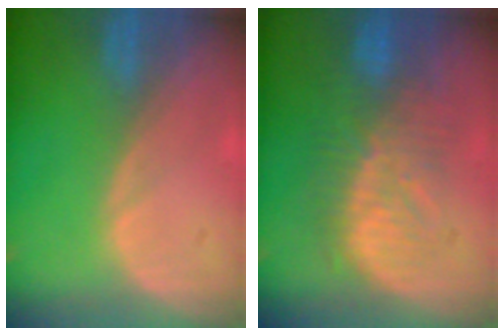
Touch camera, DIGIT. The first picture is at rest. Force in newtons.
{"total": 9.9, "press": 9.1, "slide": 3.9}